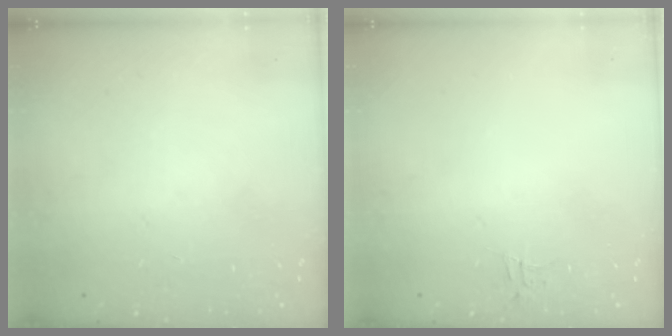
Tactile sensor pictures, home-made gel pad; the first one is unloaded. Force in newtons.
{"total": 4.0, "press": 4.0, "slide": 0.2}